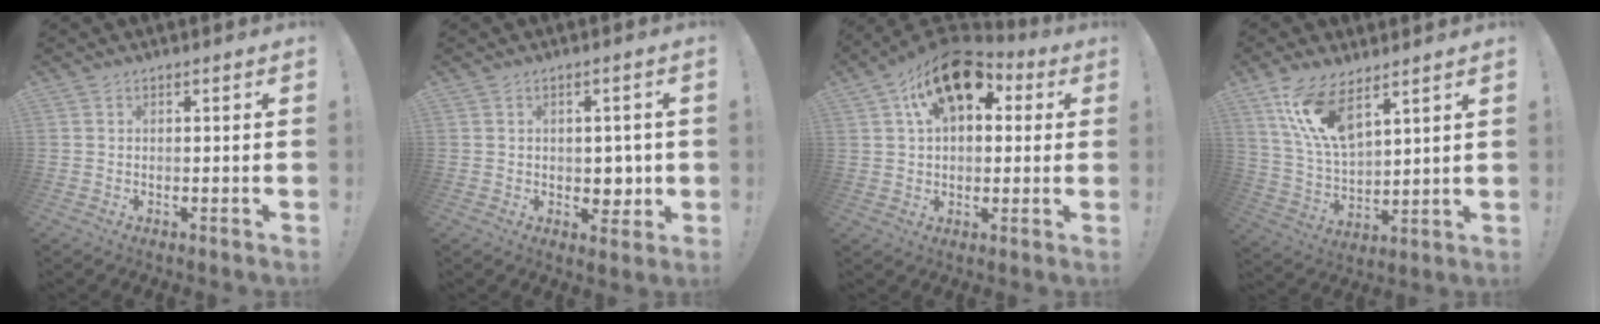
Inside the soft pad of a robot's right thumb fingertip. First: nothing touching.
{"total": 4.9, "force": [0.2, 4.2, 2.5], "torque": [-0.019, -0.003, 0.003]}
{"total": 16.2, "force": [8.5, 9.7, 9.9], "torque": [-0.145, -0.044, 0.151]}
{"total": 13.5, "force": [9.0, 5.2, 8.6], "torque": [-0.179, -0.045, 0.168]}